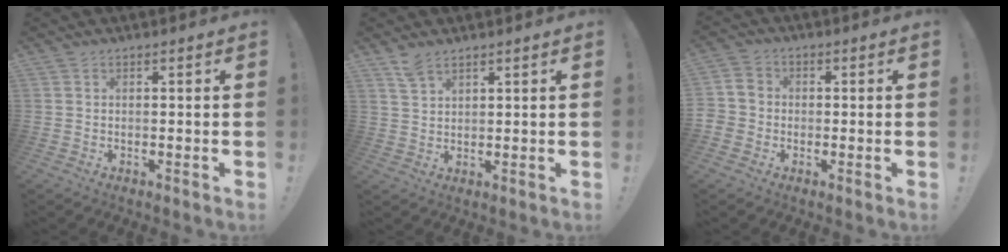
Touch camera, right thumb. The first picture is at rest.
{"total": 4.3, "force": [3.4, 1.7, 2.0], "torque": [-0.032, -0.018, 0.063]}
{"total": 4.5, "force": [-1.5, 4.0, 1.4], "torque": [-0.032, 0.018, -0.027]}